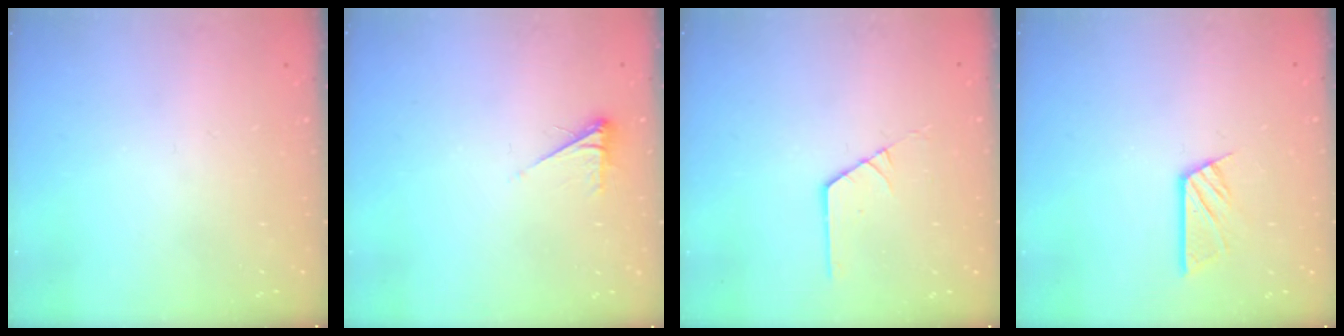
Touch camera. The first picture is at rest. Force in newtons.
{"total": 3.8, "press": 3.7, "slide": 0.6}
{"total": 1.0, "press": 1.0, "slide": 0.1}
{"total": 6.3, "press": 6.3, "slide": 0.1}